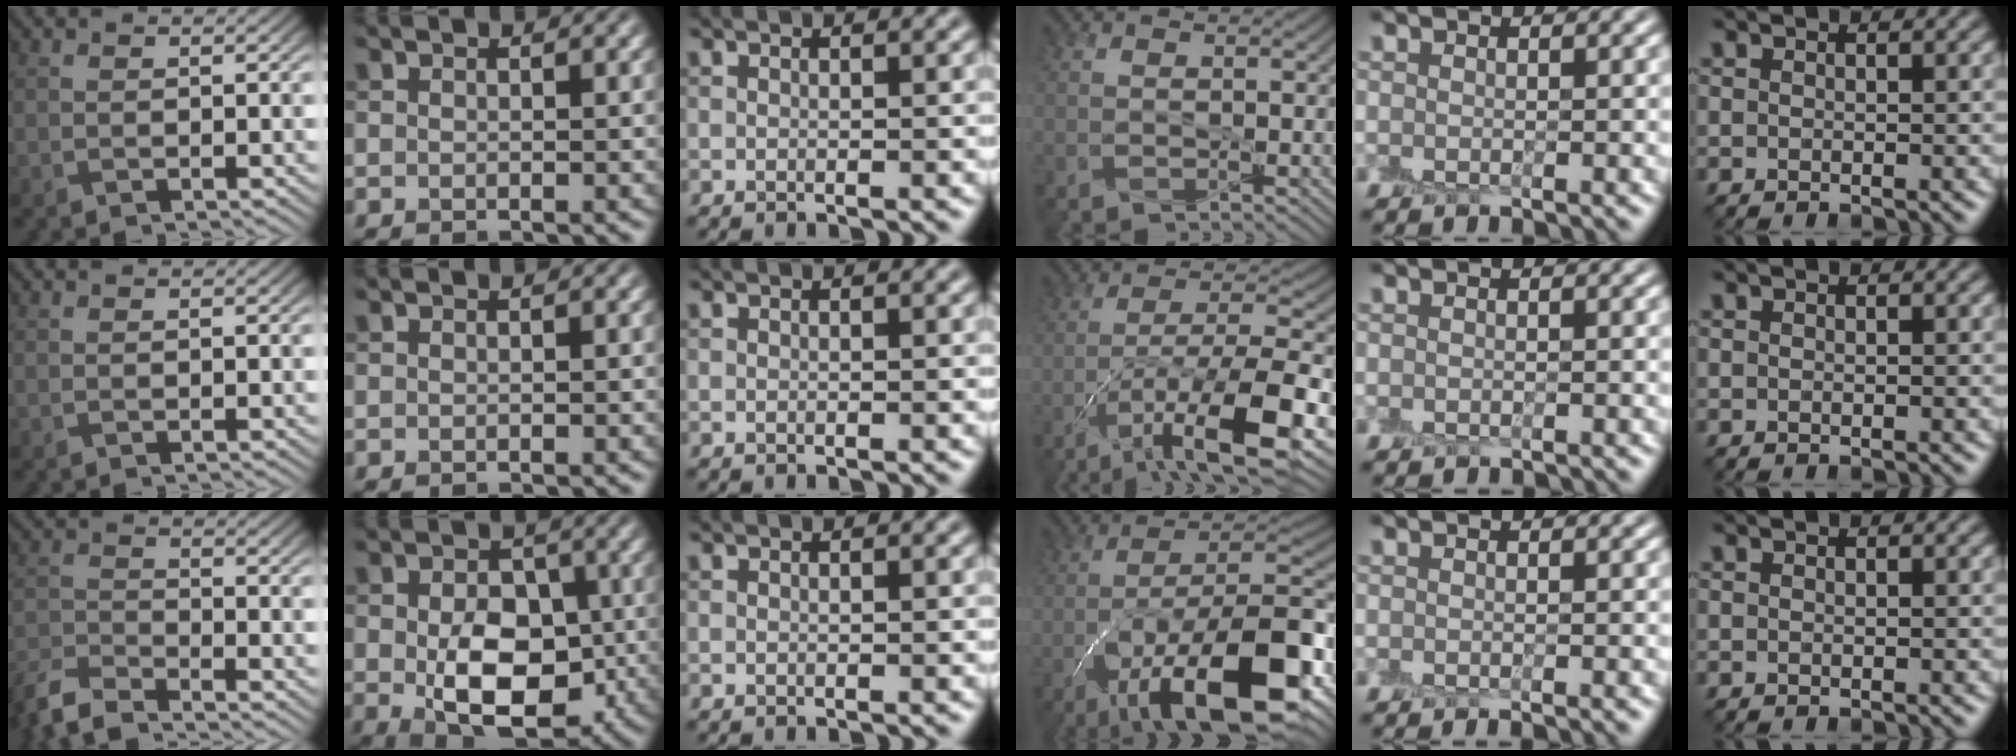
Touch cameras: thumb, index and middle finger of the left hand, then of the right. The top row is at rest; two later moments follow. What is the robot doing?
{"motion": "peel", "object": "postage stamp"}